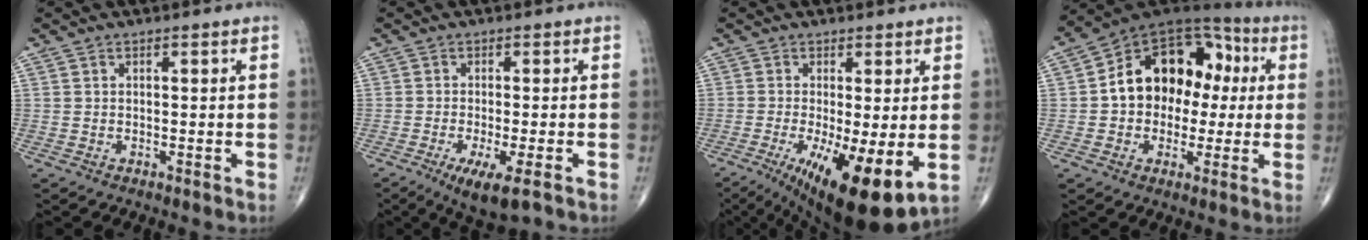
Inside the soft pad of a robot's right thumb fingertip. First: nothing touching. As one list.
[{"total": 6.5, "force": [-3.3, 1.3, 5.4], "torque": [-0.094, -0.015, -0.053]}, {"total": 14.5, "force": [-3.8, 4.0, 13.4], "torque": [-0.202, -0.024, -0.045]}, {"total": 17.7, "force": [1.1, 12.9, 12.0], "torque": [-0.140, 0.044, 0.008]}]